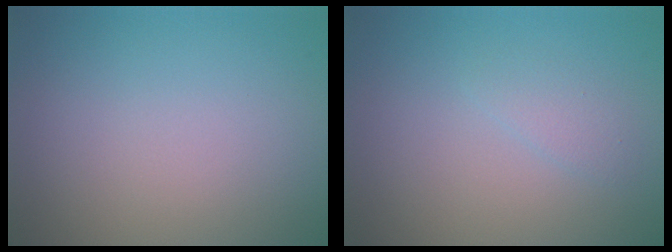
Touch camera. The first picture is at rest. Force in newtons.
{"total": 1.1, "press": 1.1, "slide": 0.1}